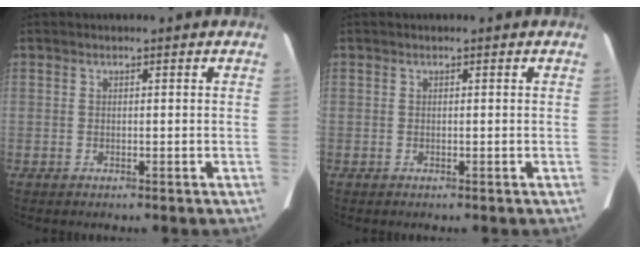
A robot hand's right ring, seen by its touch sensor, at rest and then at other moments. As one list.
[{"total": 0.0}]